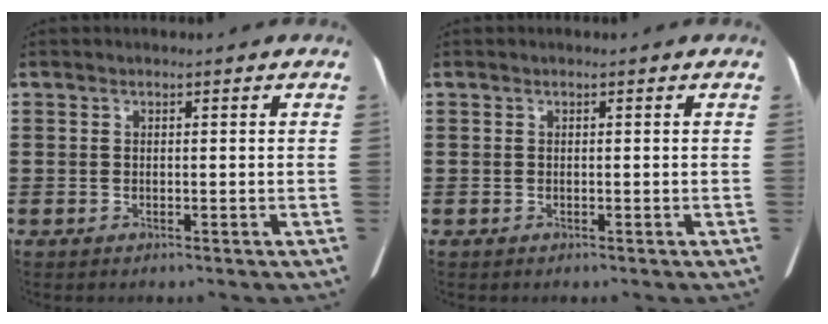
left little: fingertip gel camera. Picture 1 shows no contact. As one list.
[{"total": 0.0}]